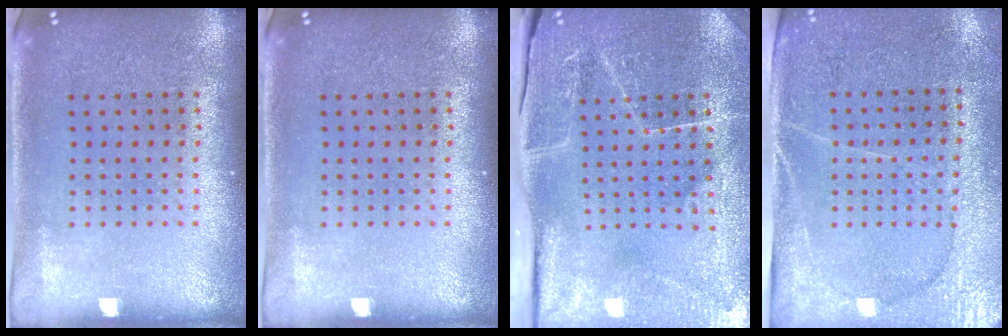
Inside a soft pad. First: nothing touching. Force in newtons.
{"total": 0.0}
{"total": 3.9, "press": 3.8, "slide": 0.7}
{"total": 2.9, "press": 2.7, "slide": 1.2}